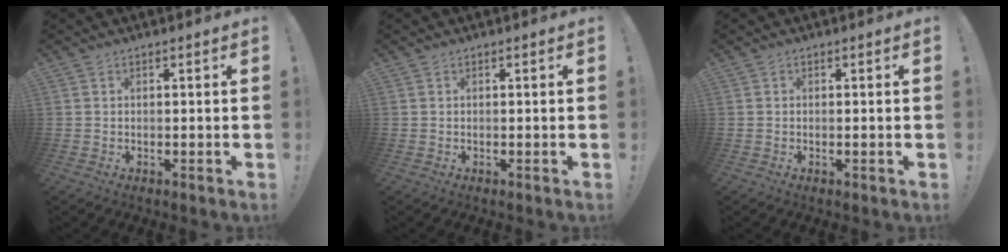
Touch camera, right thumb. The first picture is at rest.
{"total": 0.0}
{"total": 0.5, "force": [-0.2, -0.2, 0.5], "torque": [-0.006, -0.002, -0.003]}